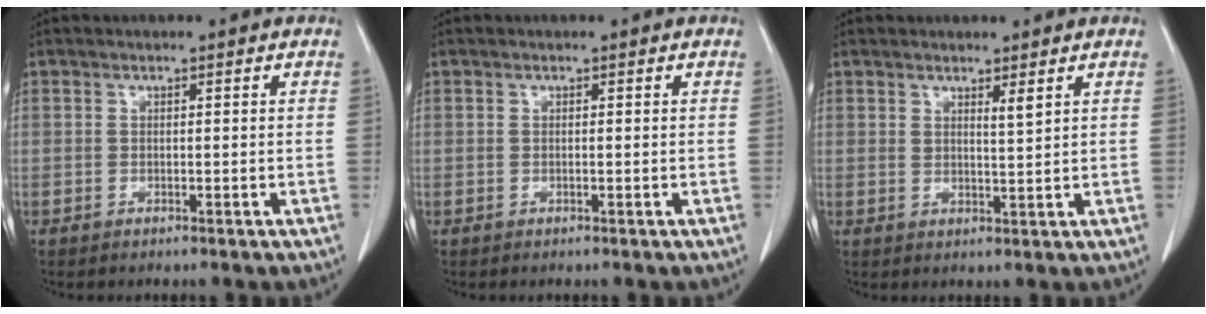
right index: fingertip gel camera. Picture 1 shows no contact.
{"total": 0.0}
{"total": 1.9, "force": [1.3, 0.0, 1.3], "torque": [-0.025, -0.011, 0.024]}